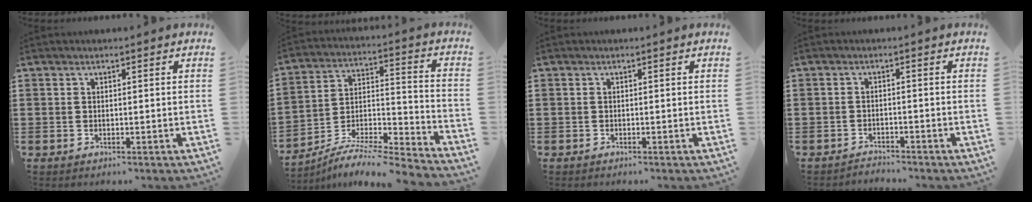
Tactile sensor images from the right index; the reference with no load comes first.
{"total": 7.4, "force": [-6.9, 0.3, 2.4], "torque": [-0.032, 0.004, -0.138]}
{"total": 0.0}
{"total": 1.7, "force": [-1.7, 0.1, -0.2], "torque": [-0.002, 0.003, -0.037]}